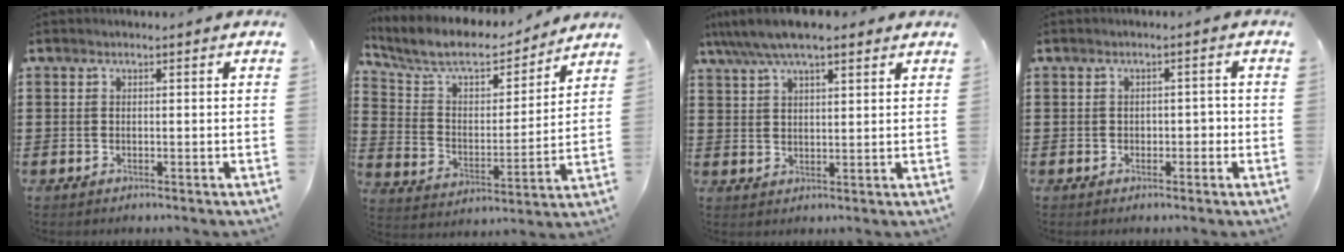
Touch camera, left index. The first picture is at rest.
{"total": 8.8, "force": [7.7, 2.3, 3.6], "torque": [-0.104, -0.045, 0.131]}
{"total": 6.5, "force": [5.1, 1.7, 3.7], "torque": [-0.084, -0.004, 0.092]}
{"total": 1.5, "force": [-0.5, 1.0, 1.0], "torque": [-0.022, 0.005, -0.014]}